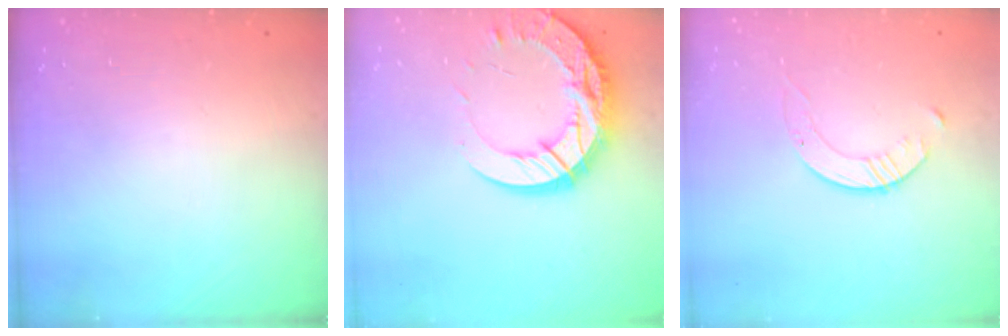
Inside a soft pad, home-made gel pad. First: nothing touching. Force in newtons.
{"total": 18.0, "press": 17.9, "slide": 1.6}
{"total": 2.6, "press": 2.6, "slide": 0.3}